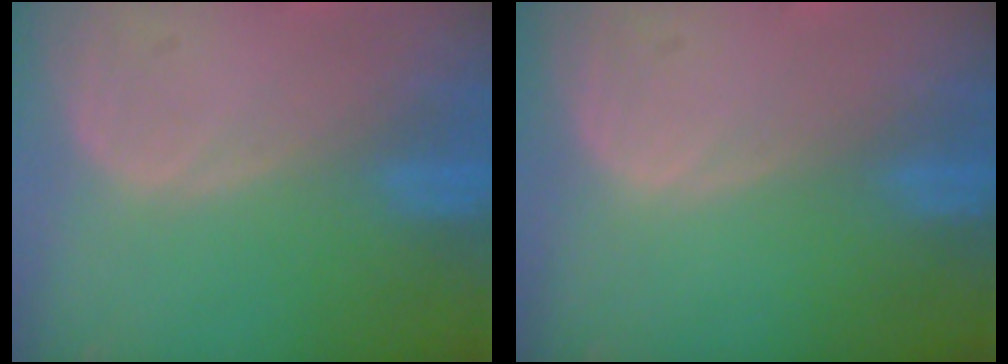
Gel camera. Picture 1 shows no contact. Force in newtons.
{"total": 0.0}